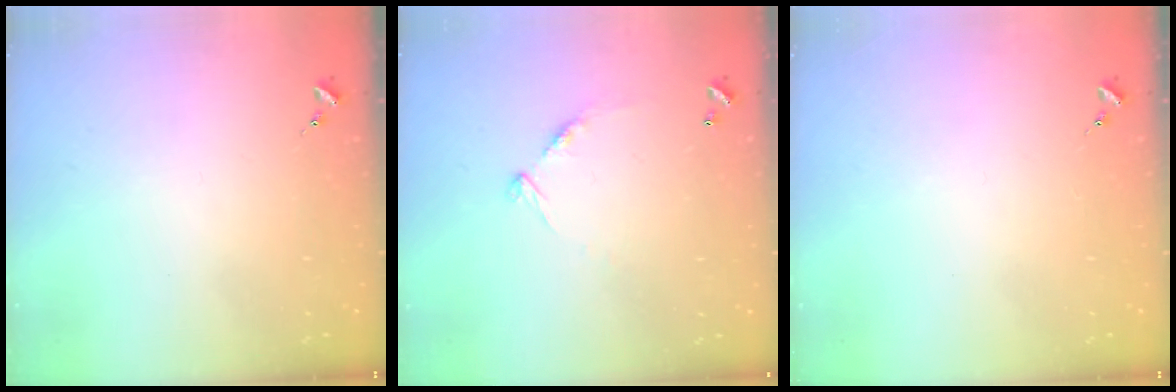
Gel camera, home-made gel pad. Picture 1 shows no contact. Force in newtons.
{"total": 8.8, "press": 8.8, "slide": 0.7}
{"total": 0.0}